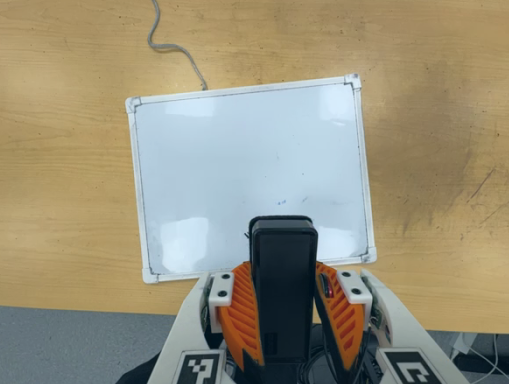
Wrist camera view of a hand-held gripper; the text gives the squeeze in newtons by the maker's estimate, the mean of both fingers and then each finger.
{"total": 6.1, "left": 5.2, "right": 7.1}